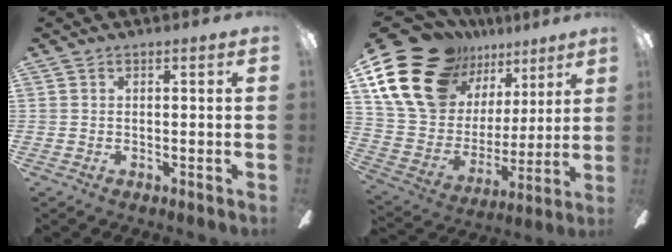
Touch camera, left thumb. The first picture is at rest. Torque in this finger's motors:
{"motor_torque": [2.27, 2.28, 1.39, -1.38, 0.25]}